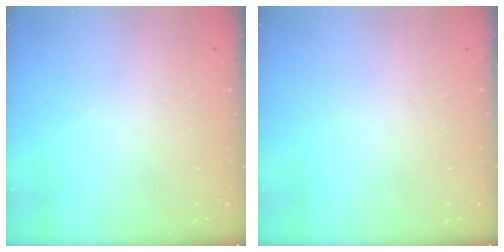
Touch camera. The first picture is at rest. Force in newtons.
{"total": 0.0}